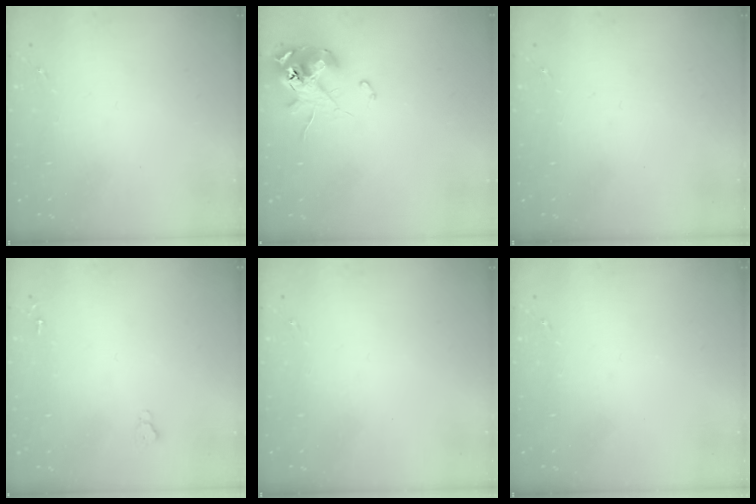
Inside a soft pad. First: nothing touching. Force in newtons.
{"total": 11.9, "press": 11.8, "slide": 1.2}
{"total": 0.0}
{"total": 2.6, "press": 2.5, "slide": 0.3}
{"total": 0.0}
{"total": 0.0}